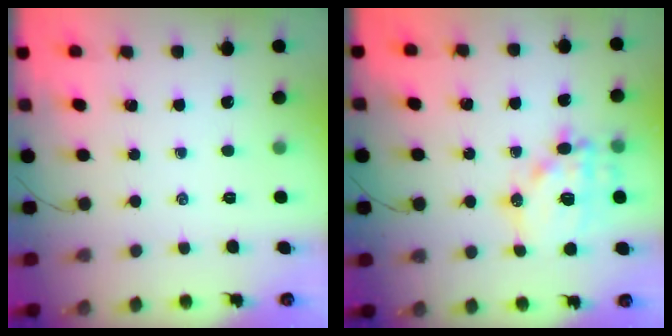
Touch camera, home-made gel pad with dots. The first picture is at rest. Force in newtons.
{"total": 15.2, "press": 14.9, "slide": 3.2}